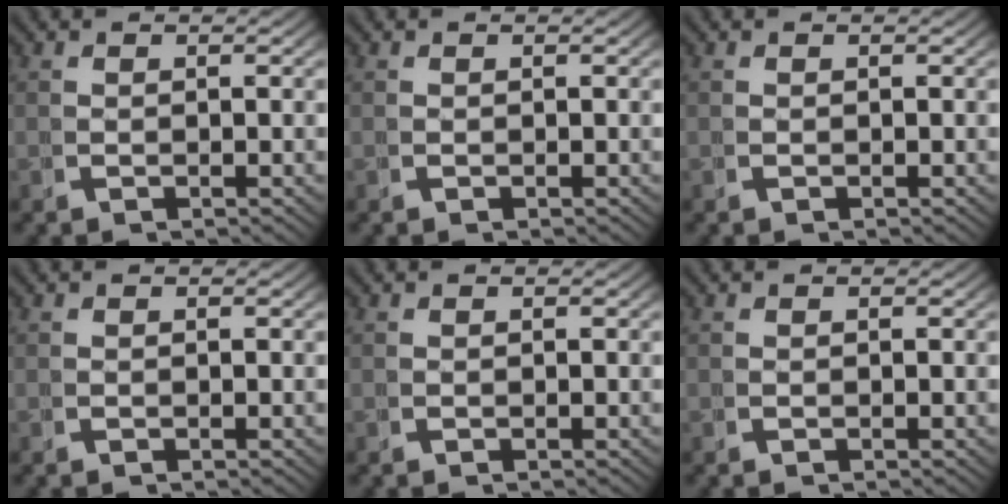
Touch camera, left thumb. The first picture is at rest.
{"total": 0.0}
{"total": 0.0}
{"total": 0.0}
{"total": 0.0}
{"total": 0.0}